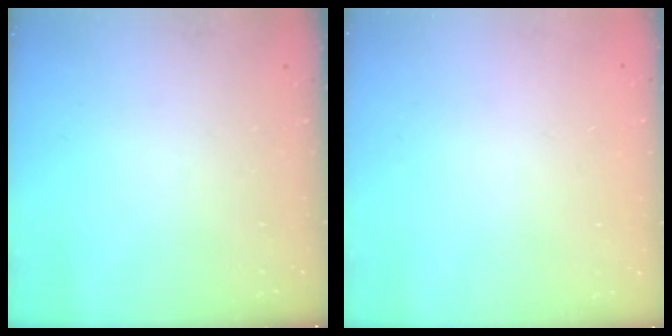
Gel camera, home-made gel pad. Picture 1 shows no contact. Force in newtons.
{"total": 1.6, "press": 1.6, "slide": 0.1}